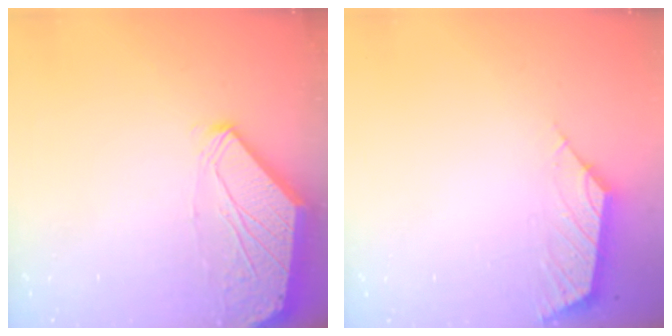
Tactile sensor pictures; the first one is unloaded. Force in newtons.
{"total": 3.0, "press": 2.9, "slide": 0.8}